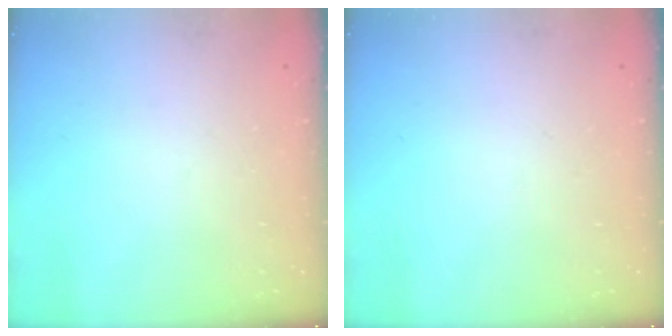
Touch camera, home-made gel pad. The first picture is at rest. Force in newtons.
{"total": 0.0}